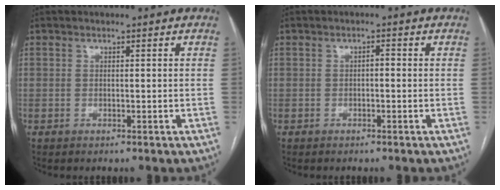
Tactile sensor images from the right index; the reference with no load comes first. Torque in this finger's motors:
{"motor_torque": [0.28, -0.02, 0.10, 0.02]}